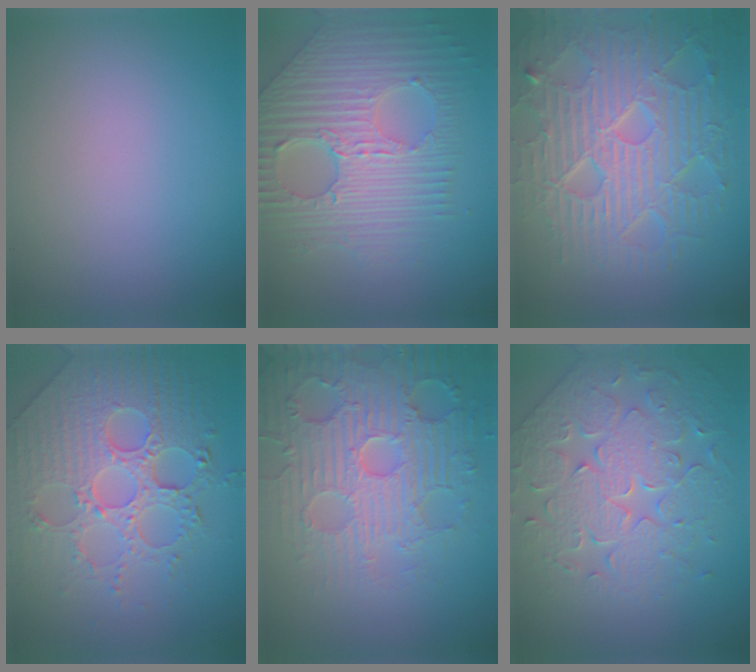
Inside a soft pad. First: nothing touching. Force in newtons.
{"total": 9.0, "press": 6.2, "slide": 6.5}
{"total": 9.2, "press": 6.6, "slide": 6.5}
{"total": 8.2, "press": 6.0, "slide": 5.5}
{"total": 6.8, "press": 5.8, "slide": 3.5}
{"total": 5.6, "press": 5.2, "slide": 2.2}